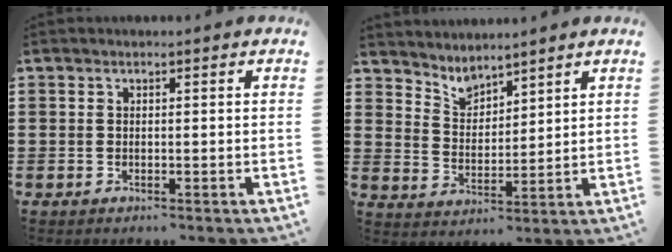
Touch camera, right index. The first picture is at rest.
{"total": 3.8, "force": [3.6, 1.1, 0.1], "torque": [-0.020, -0.013, 0.066]}